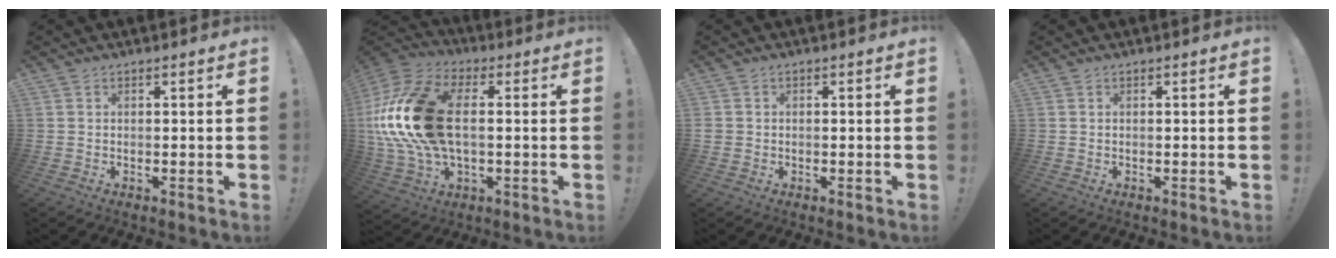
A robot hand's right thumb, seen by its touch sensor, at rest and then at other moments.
{"total": 23.0, "force": [1.4, 13.8, 18.3], "torque": [-0.349, 0.015, 0.034]}
{"total": 1.2, "force": [-0.3, 1.1, 0.3], "torque": [-0.007, 0.004, -0.006]}
{"total": 0.0}